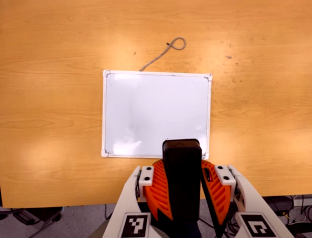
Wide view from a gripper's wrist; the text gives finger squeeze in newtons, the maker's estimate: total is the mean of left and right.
{"total": 10.6, "left": 10.3, "right": 10.8}